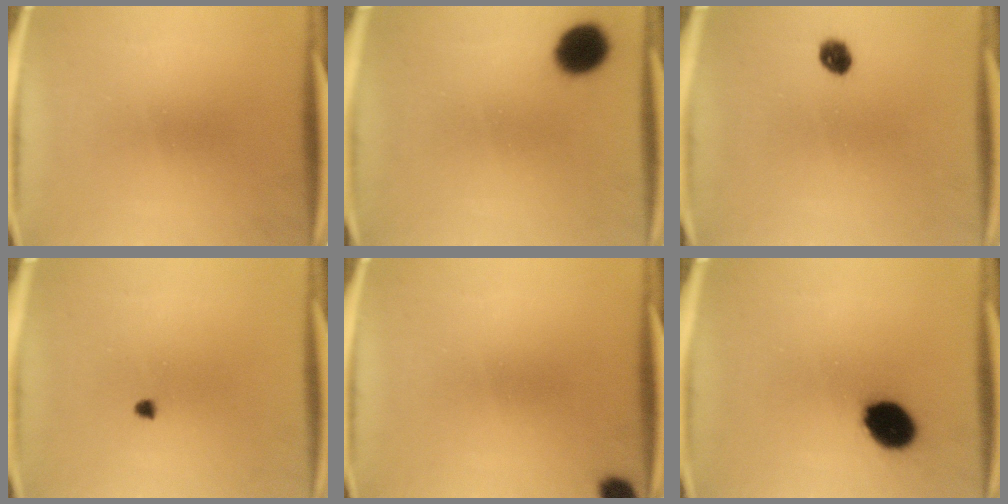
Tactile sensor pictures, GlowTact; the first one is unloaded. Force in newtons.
{"total": 9.2}
{"total": 3.3}
{"total": 1.0}
{"total": 2.5}
{"total": 10.6}